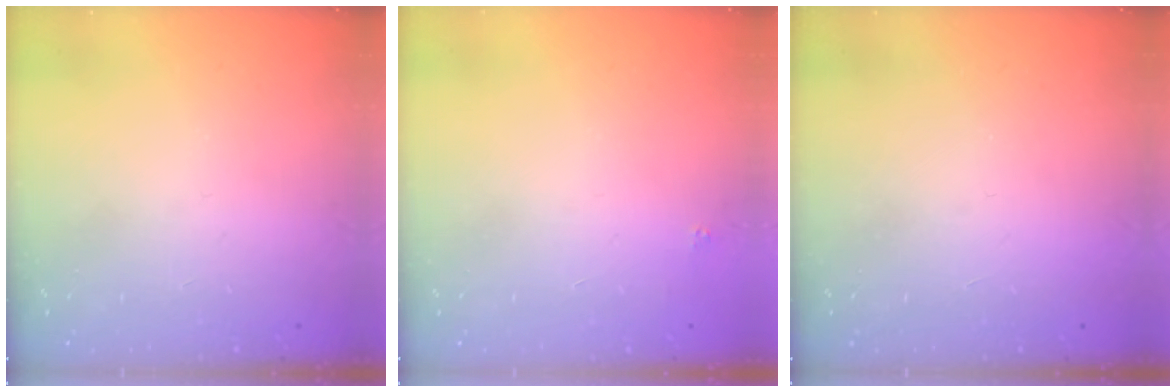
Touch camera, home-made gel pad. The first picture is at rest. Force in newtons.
{"total": 1.8, "press": 1.7, "slide": 0.1}
{"total": 1.6, "press": 1.6, "slide": 0.1}